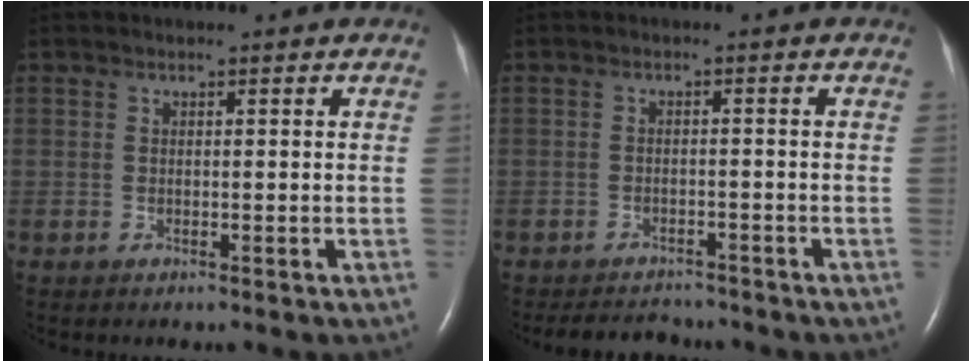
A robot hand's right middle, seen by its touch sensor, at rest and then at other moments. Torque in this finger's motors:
{"motor_torque": [0.05, -0.06, 0.02, 0.01]}